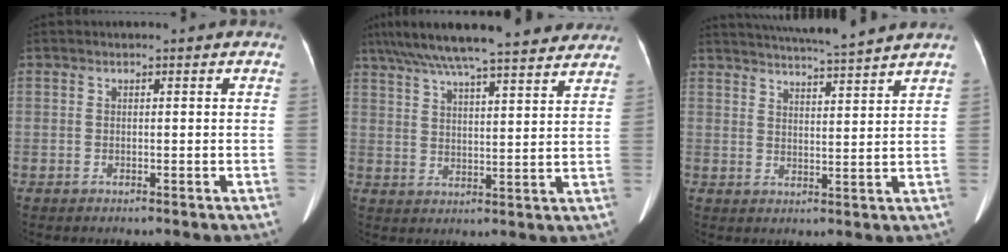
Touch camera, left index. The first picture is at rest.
{"total": 23.4, "force": [19.9, 3.3, 11.8], "torque": [-0.198, 0.043, 0.274]}
{"total": 11.9, "force": [11.0, -1.1, 4.4], "torque": [-0.078, 0.002, 0.153]}